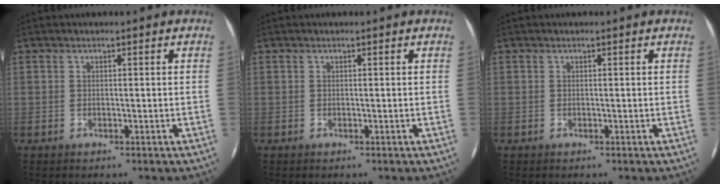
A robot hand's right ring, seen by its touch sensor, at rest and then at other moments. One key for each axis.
{"total": 0.0}
{"total": 0.0}